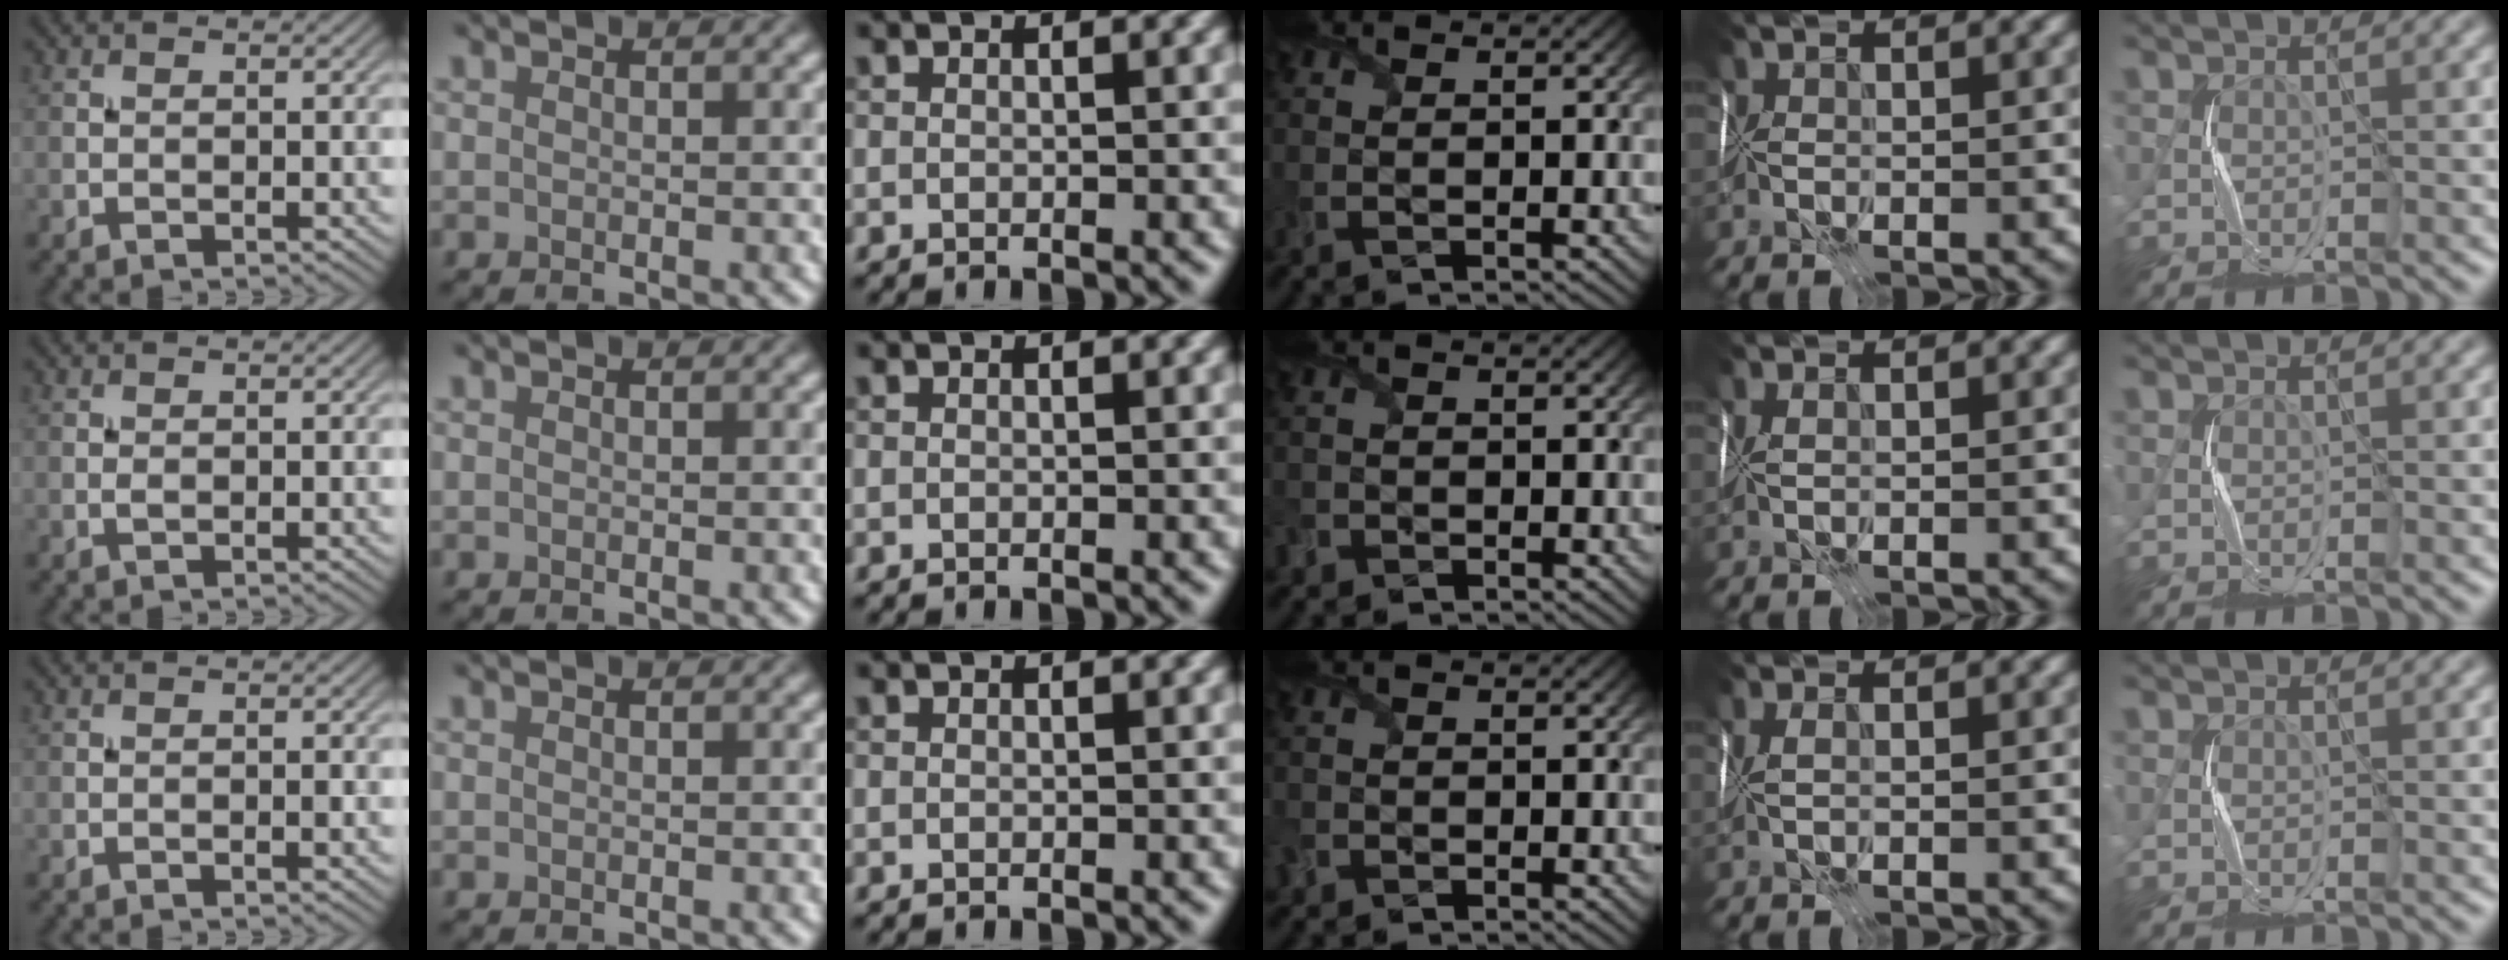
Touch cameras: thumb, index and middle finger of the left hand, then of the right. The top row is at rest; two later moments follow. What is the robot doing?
{"motion": "fold", "object": "shipping label"}